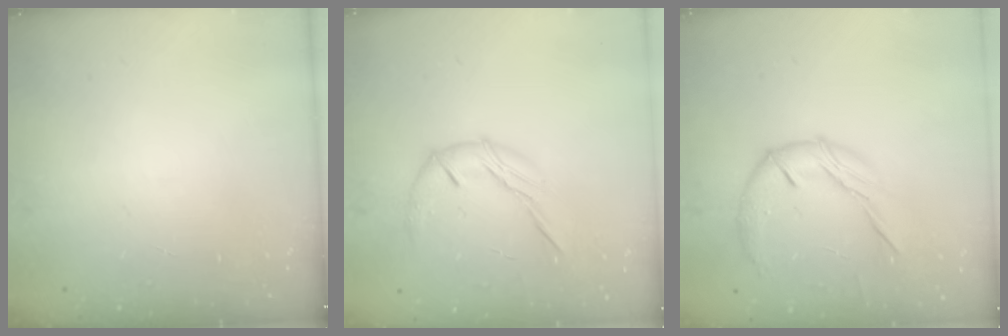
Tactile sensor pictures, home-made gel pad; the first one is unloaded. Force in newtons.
{"total": 9.5, "press": 9.5, "slide": 0.2}
{"total": 11.8, "press": 11.8, "slide": 0.6}